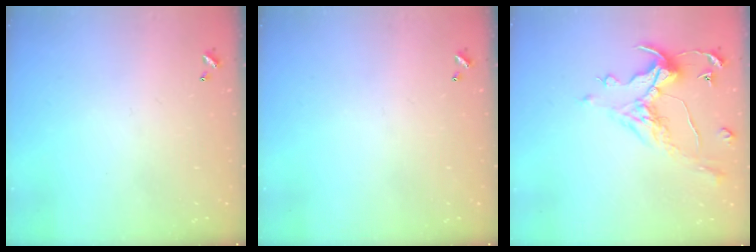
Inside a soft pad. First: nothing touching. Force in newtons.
{"total": 0.0}
{"total": 1.0, "press": 0.2, "slide": 1.0}